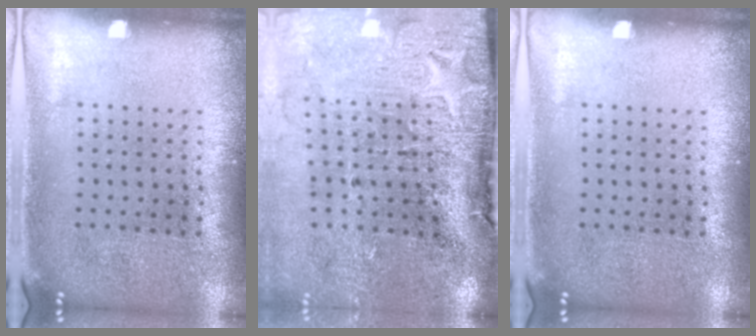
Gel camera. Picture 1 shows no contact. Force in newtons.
{"total": 4.9, "press": 3.8, "slide": 3.1}
{"total": 0.0}